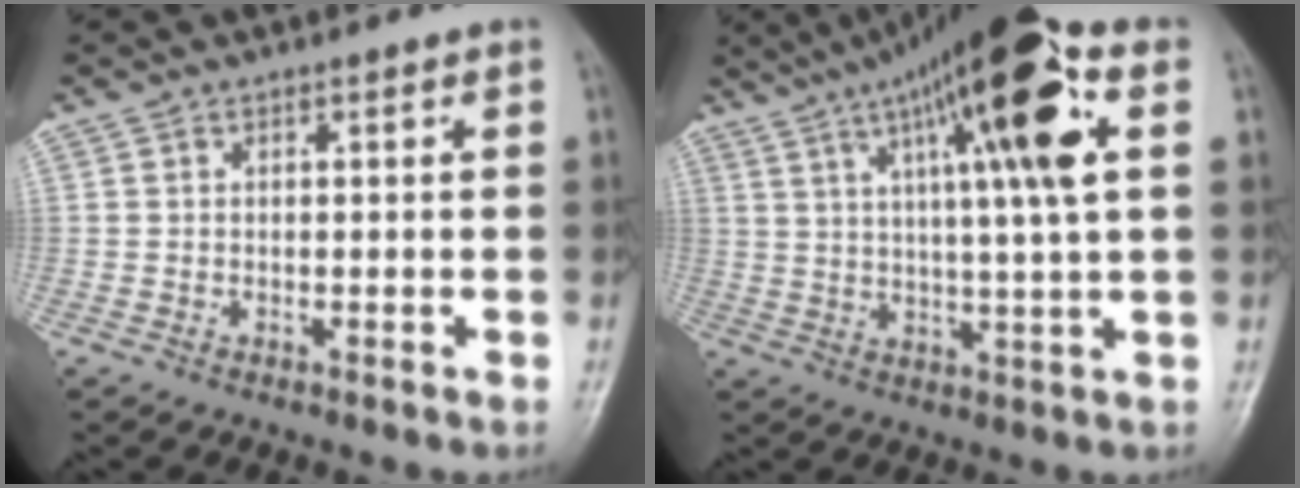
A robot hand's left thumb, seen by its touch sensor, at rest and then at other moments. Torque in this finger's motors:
{"motor_torque": [2.31, 1.92, 2.04, -0.73, 0.17]}